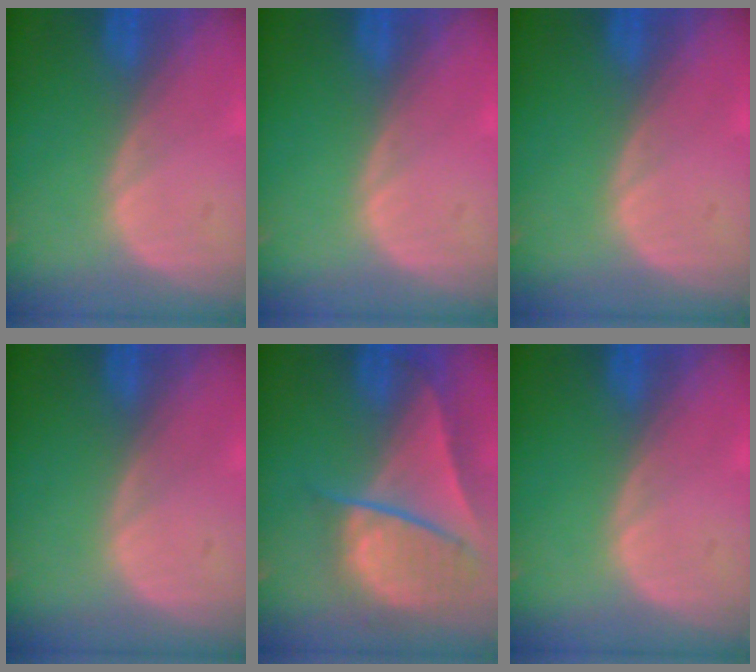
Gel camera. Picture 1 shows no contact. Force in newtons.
{"total": 0.0}
{"total": 0.0}
{"total": 0.0}
{"total": 9.5, "press": 8.2, "slide": 4.9}
{"total": 0.0}